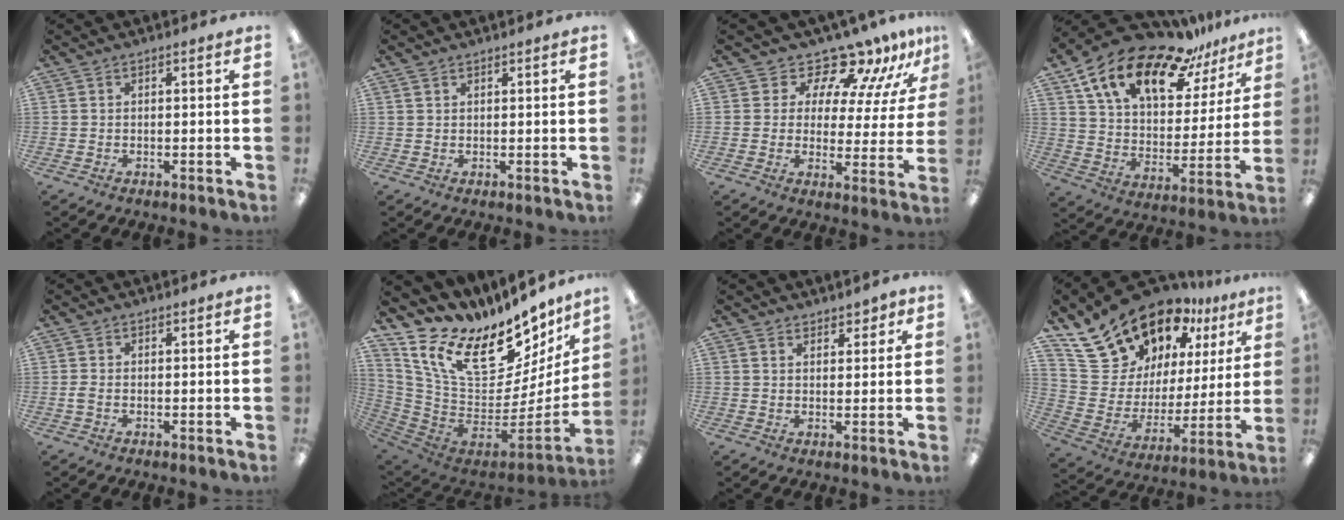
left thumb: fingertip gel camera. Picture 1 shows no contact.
{"total": 0.9, "force": [0.7, 0.3, 0.4], "torque": [-0.010, 0.000, 0.014]}
{"total": 13.4, "force": [11.9, 4.1, 4.5], "torque": [-0.080, -0.104, 0.206]}
{"total": 19.8, "force": [13.7, 8.5, 11.4], "torque": [-0.202, -0.091, 0.237]}
{"total": 1.3, "force": [-0.1, 0.6, 1.1], "torque": [-0.022, 0.003, -0.001]}
{"total": 19.8, "force": [14.0, 8.4, 11.2], "torque": [-0.206, -0.109, 0.246]}
{"total": 2.9, "force": [2.5, 1.3, 0.2], "torque": [0.008, -0.016, 0.045]}
{"total": 21.7, "force": [16.4, 11.7, 8.1], "torque": [-0.151, -0.109, 0.307]}